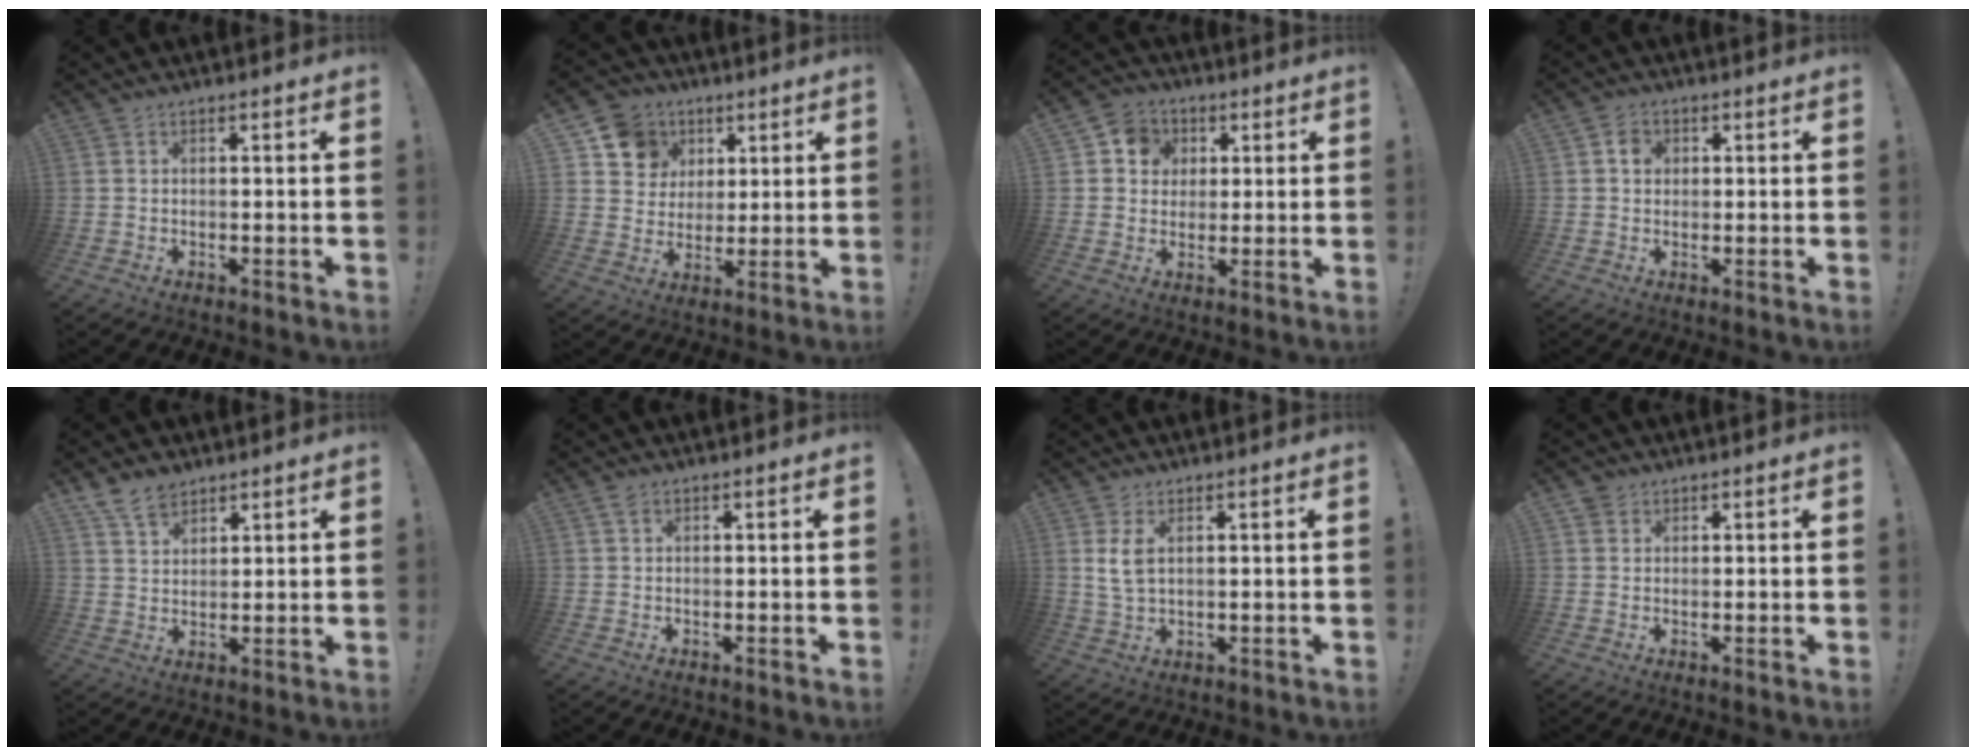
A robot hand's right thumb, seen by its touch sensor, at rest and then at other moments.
{"total": 11.1, "force": [4.5, 9.9, 2.2], "torque": [-0.029, -0.020, 0.096]}
{"total": 7.6, "force": [1.6, 7.2, 2.0], "torque": [-0.027, -0.001, 0.034]}
{"total": 3.4, "force": [0.6, 3.0, 1.5], "torque": [-0.018, 0.003, 0.008]}
{"total": 7.0, "force": [5.4, 3.7, 2.4], "torque": [-0.049, -0.025, 0.105]}
{"total": 0.7, "force": [0.4, 0.4, 0.4], "torque": [-0.009, 0.001, 0.007]}
{"total": 4.9, "force": [1.8, 2.2, 4.0], "torque": [-0.069, -0.006, 0.031]}
{"total": 1.8, "force": [1.3, 1.3, 0.0], "torque": [-0.003, -0.003, 0.026]}